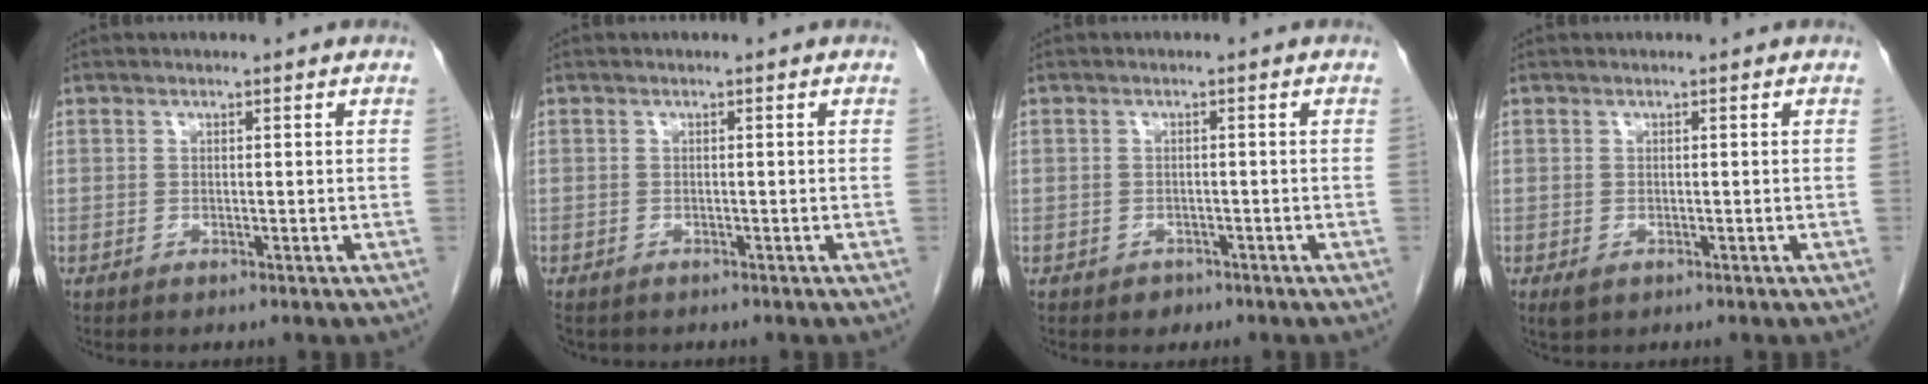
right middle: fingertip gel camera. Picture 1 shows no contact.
{"total": 1.9, "force": [-1.5, 0.9, 0.6], "torque": [-0.012, -0.003, -0.018]}
{"total": 1.7, "force": [-1.0, 1.3, 0.1], "torque": [-0.005, 0.004, -0.014]}
{"total": 1.3, "force": [-0.5, 0.9, 0.8], "torque": [-0.017, -0.002, -0.001]}